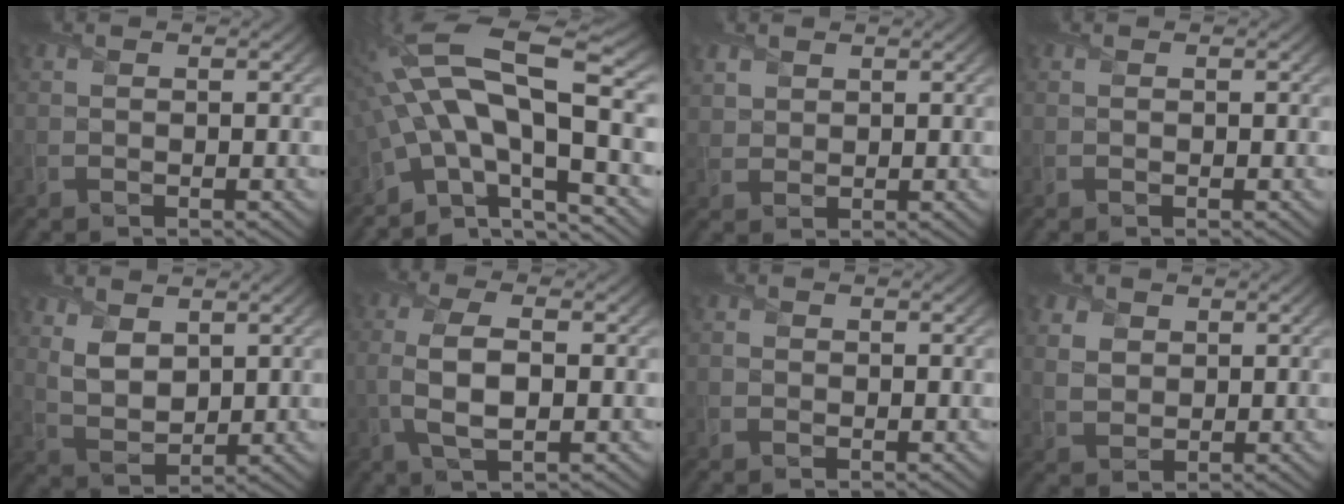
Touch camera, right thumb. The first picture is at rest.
{"total": 16.5, "force": [-0.8, 6.9, 14.9], "torque": [-0.283, 0.017, -0.021]}
{"total": 2.7, "force": [1.9, 1.8, 0.7], "torque": [-0.023, 0.004, 0.042]}
{"total": 0.0}
{"total": 4.8, "force": [2.3, 2.8, 3.2], "torque": [-0.081, -0.010, 0.050]}
{"total": 6.1, "force": [-0.8, 2.6, 5.5], "torque": [-0.137, 0.001, -0.016]}
{"total": 0.7, "force": [-0.3, 0.6, 0.1], "torque": [-0.001, -0.002, -0.007]}
{"total": 3.7, "force": [1.6, 2.8, 1.8], "torque": [-0.057, 0.001, 0.031]}